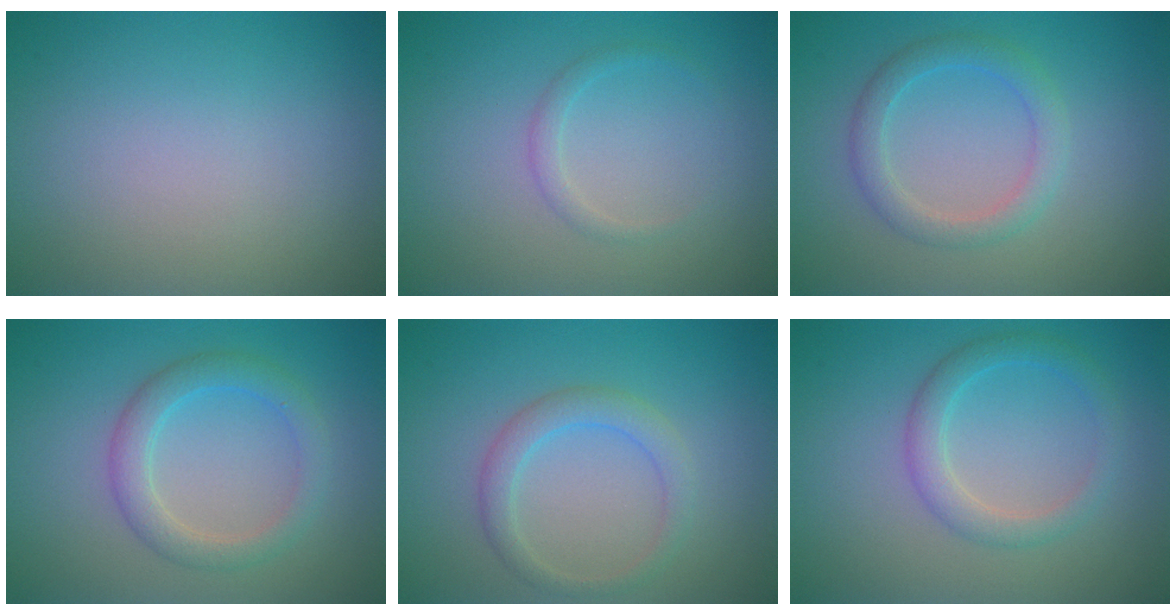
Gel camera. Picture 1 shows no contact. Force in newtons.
{"total": 1.1, "press": 1.1, "slide": 0.1}
{"total": 2.6, "press": 2.6, "slide": 0.1}
{"total": 3.1, "press": 3.1, "slide": 0.1}
{"total": 2.5, "press": 2.5, "slide": 0.1}
{"total": 2.6, "press": 2.6, "slide": 0.1}